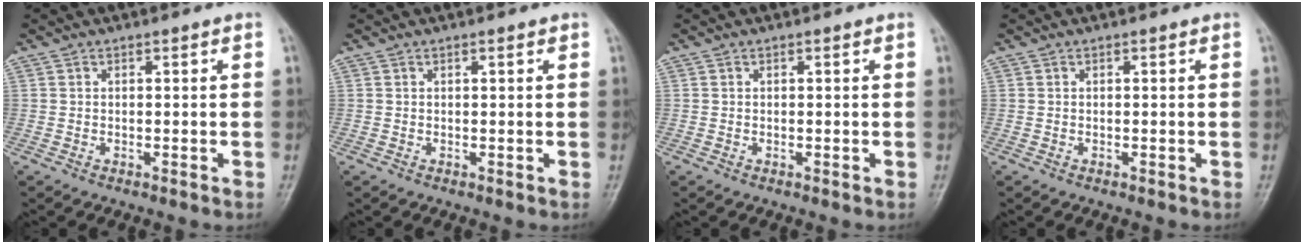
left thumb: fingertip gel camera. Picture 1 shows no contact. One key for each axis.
{"total": 0.6, "fx": 0.4, "fy": 0.1, "fz": 0.5, "tx": -0.008, "ty": 0.000, "tz": 0.004}
{"total": 0.0}
{"total": 0.0}